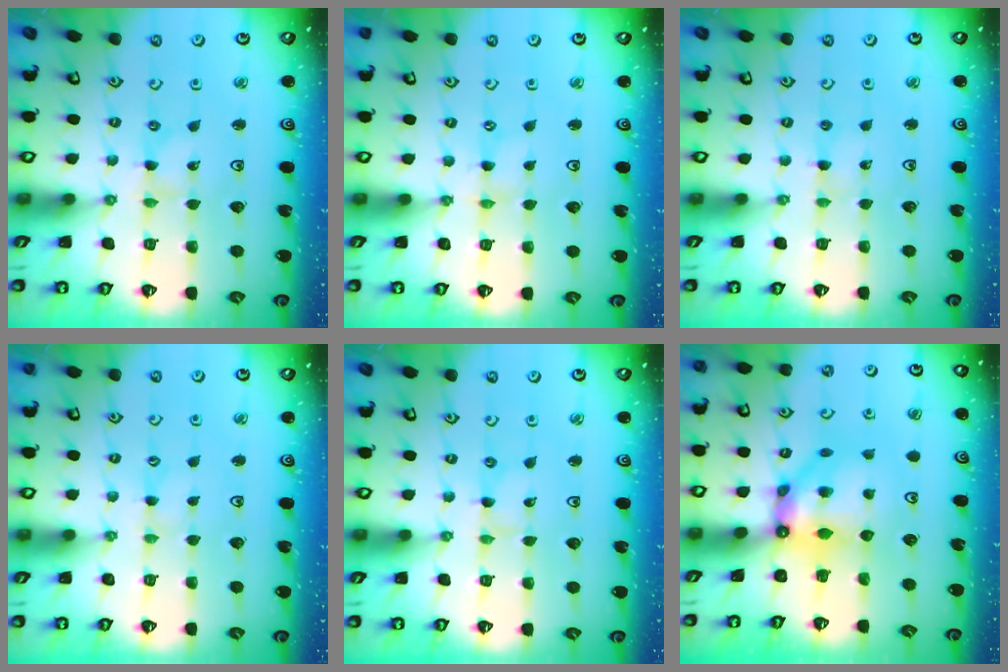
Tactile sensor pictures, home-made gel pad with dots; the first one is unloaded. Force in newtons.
{"total": 0.0}
{"total": 3.0, "press": 3.0, "slide": 0.4}
{"total": 0.0}
{"total": 0.0}
{"total": 8.9, "press": 8.9, "slide": 0.8}